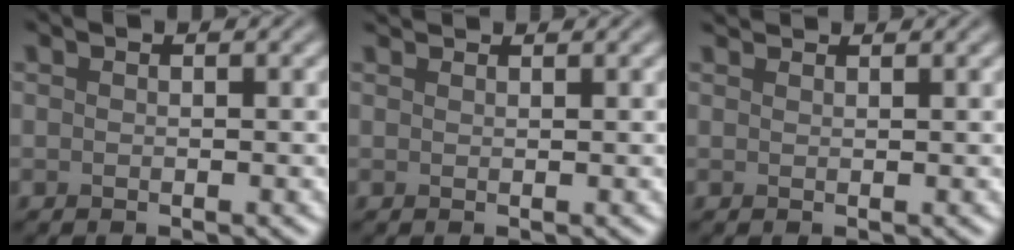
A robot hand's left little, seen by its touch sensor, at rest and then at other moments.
{"total": 1.7, "force": [1.7, 0.1, 0.4], "torque": [-0.014, 0.000, 0.018]}
{"total": 1.7, "force": [1.7, 0.1, 0.4], "torque": [-0.012, 0.001, 0.020]}